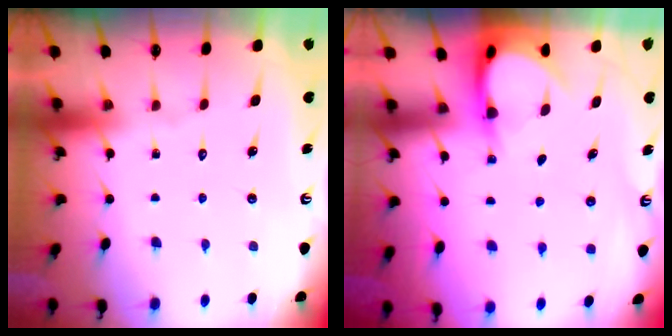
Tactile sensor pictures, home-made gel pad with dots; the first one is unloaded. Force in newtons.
{"total": 3.7, "press": 3.7, "slide": 0.3}